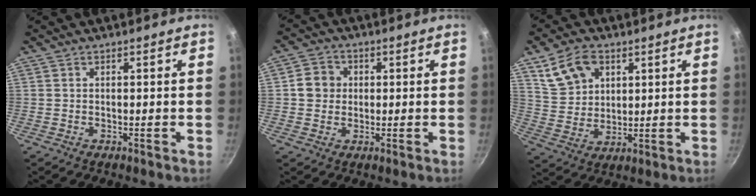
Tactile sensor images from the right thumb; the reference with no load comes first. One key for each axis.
{"total": 4.9, "fx": 0.5, "fy": 4.6, "fz": 1.7, "tx": -0.003, "ty": 0.006, "tz": -0.003}
{"total": 10.0, "fx": 4.7, "fy": 7.0, "fz": 5.4, "tx": -0.085, "ty": -0.014, "tz": 0.096}